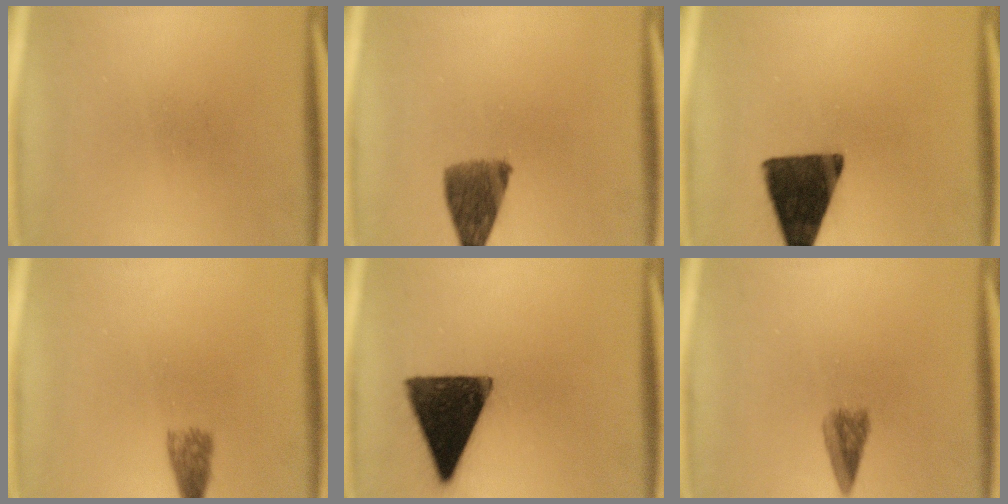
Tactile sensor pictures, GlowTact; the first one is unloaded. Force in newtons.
{"total": 7.4}
{"total": 14.5}
{"total": 2.7}
{"total": 14.9}
{"total": 3.0}